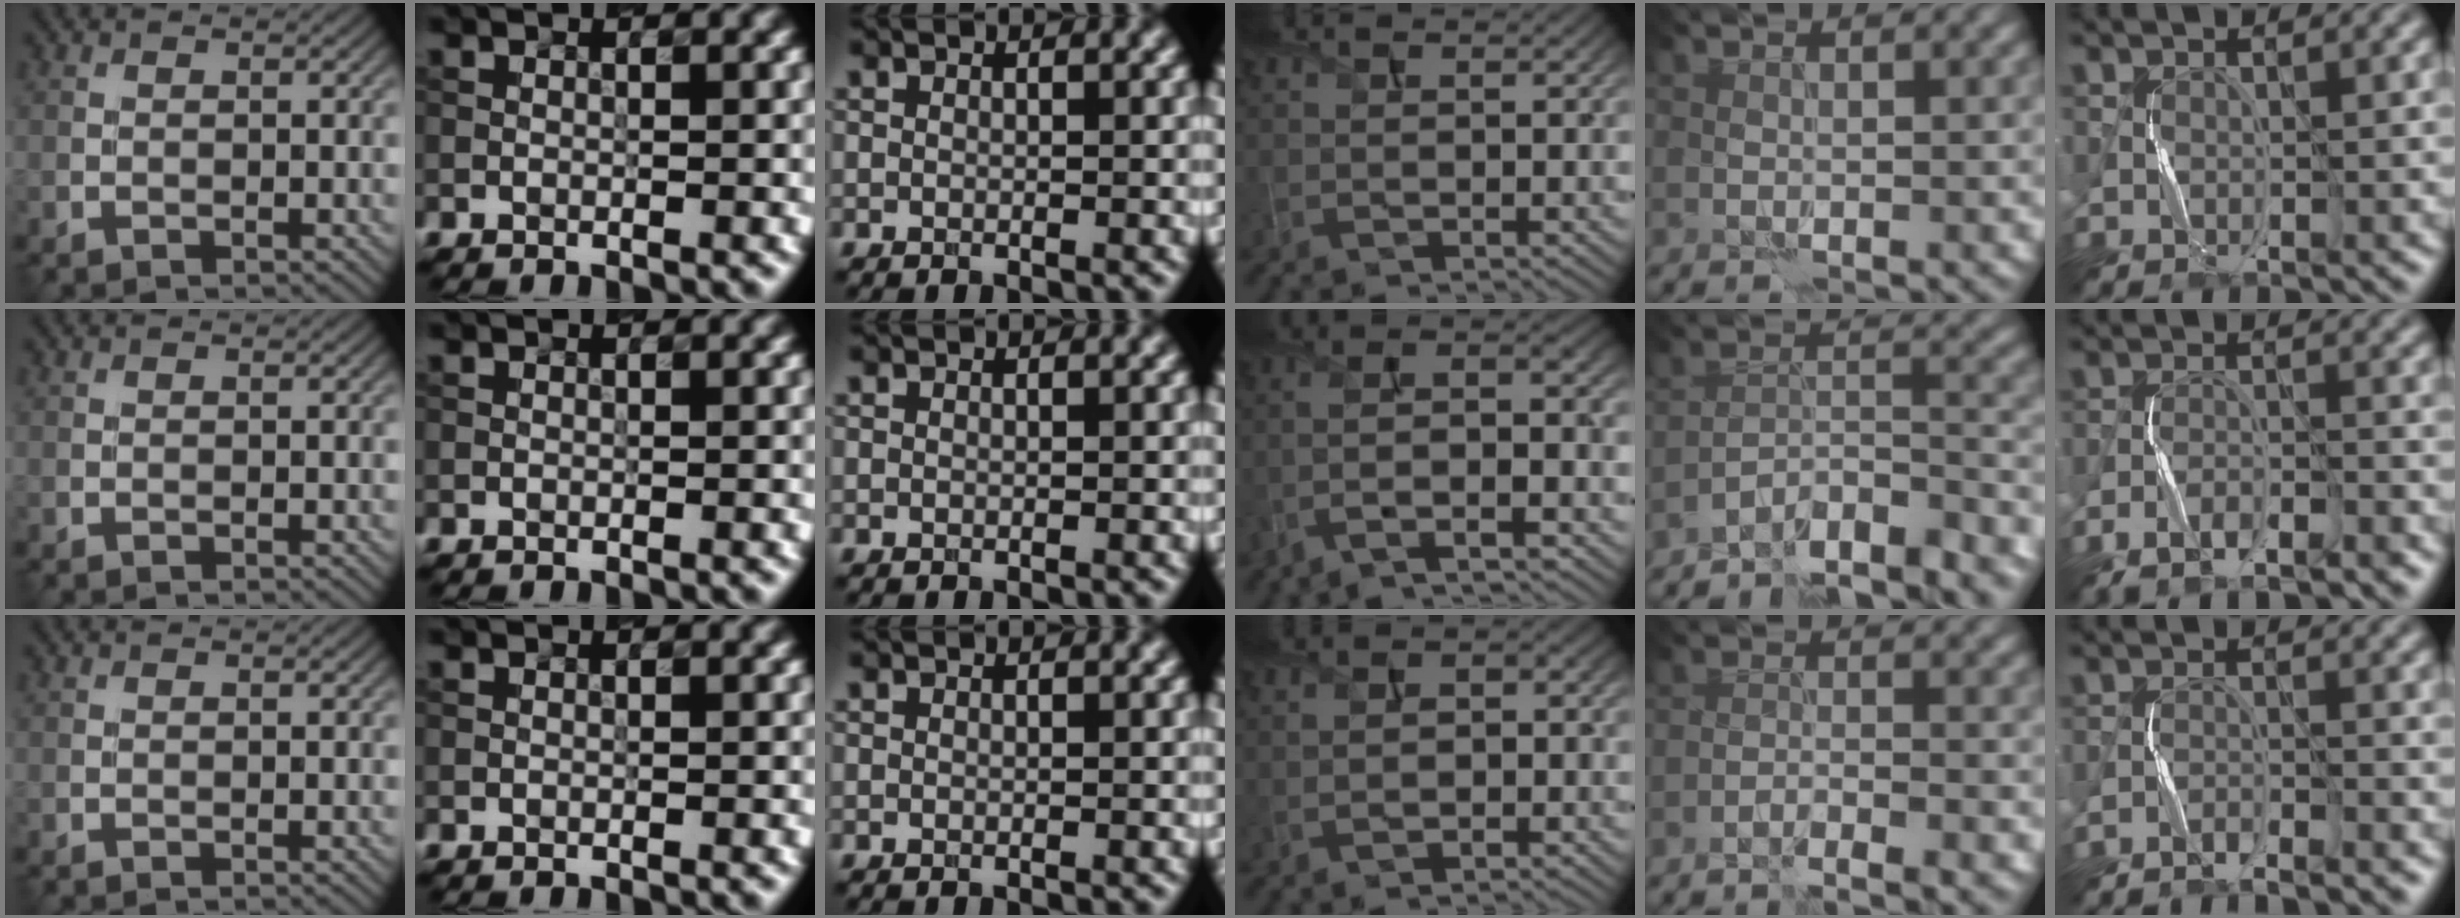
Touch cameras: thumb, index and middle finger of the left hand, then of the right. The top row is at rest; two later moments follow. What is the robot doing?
{"motion": "squeeze", "object": "sponge"}